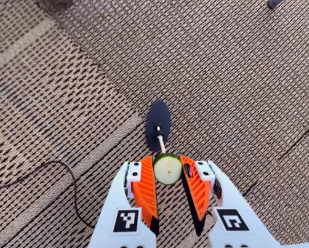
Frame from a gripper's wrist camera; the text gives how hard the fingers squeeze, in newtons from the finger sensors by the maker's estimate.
{"total": 6.5, "left": 5.8, "right": 7.2}